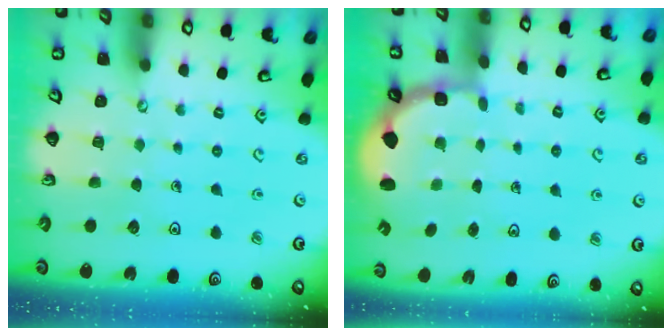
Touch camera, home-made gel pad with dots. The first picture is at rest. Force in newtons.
{"total": 2.8, "press": 2.2, "slide": 1.7}